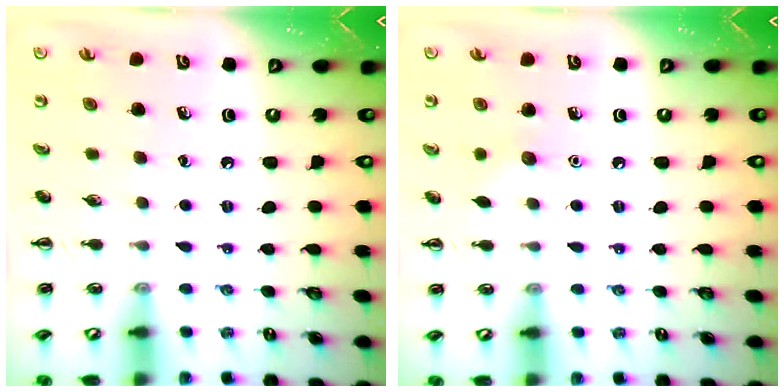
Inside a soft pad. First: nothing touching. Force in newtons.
{"total": 4.6, "press": 4.5, "slide": 1.2}